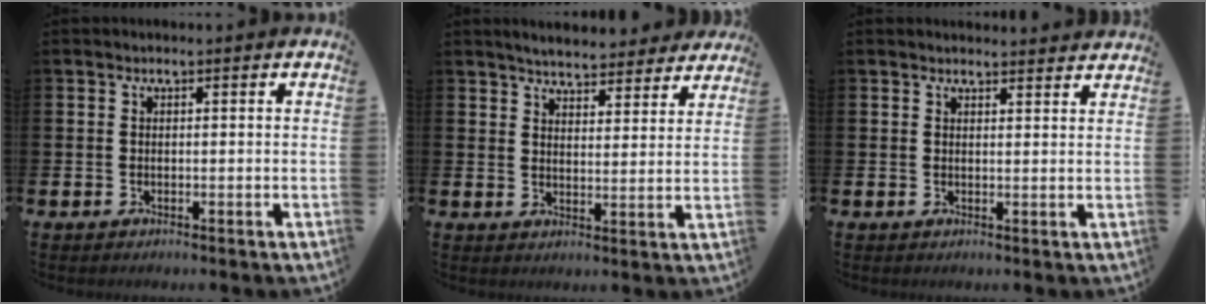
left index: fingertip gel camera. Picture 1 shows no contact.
{"total": 5.1, "force": [5.0, 1.0, 0.7], "torque": [-0.024, -0.030, 0.087]}
{"total": 1.9, "force": [1.9, 0.2, -0.1], "torque": [0.007, -0.013, 0.034]}